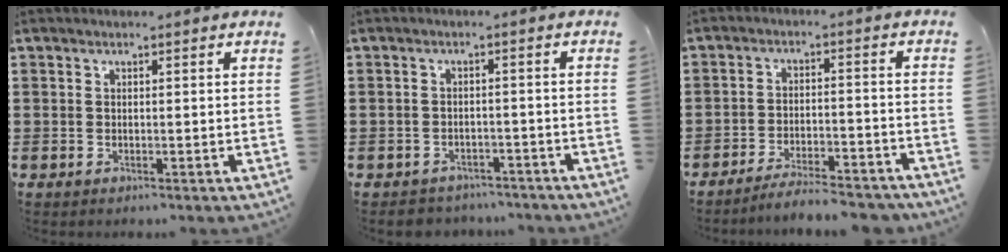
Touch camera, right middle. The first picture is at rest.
{"total": 2.1, "force": [-2.0, 0.6, -0.2], "torque": [-0.004, 0.001, -0.046]}
{"total": 5.5, "force": [-5.1, 0.3, 1.8], "torque": [-0.036, -0.003, -0.101]}